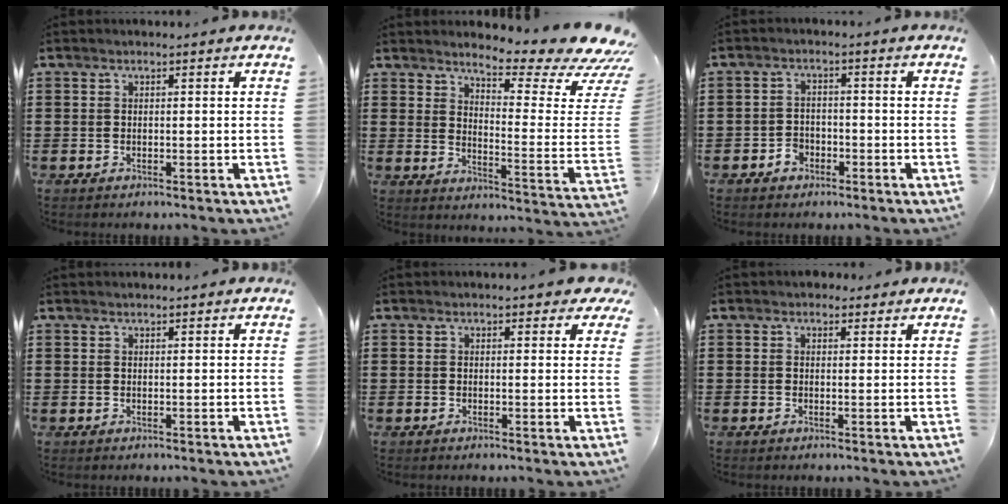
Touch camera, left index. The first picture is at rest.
{"total": 7.2, "force": [6.1, 0.7, 3.7], "torque": [-0.067, -0.062, 0.099]}
{"total": 2.4, "force": [-1.7, 1.7, 0.5], "torque": [-0.014, 0.003, -0.037]}
{"total": 0.7, "force": [0.7, 0.1, 0.2], "torque": [-0.005, 0.000, 0.013]}
{"total": 1.7, "force": [1.3, 0.7, 0.7], "torque": [-0.011, 0.004, 0.023]}
{"total": 1.6, "force": [1.3, 1.0, 0.1], "torque": [0.001, 0.005, 0.022]}